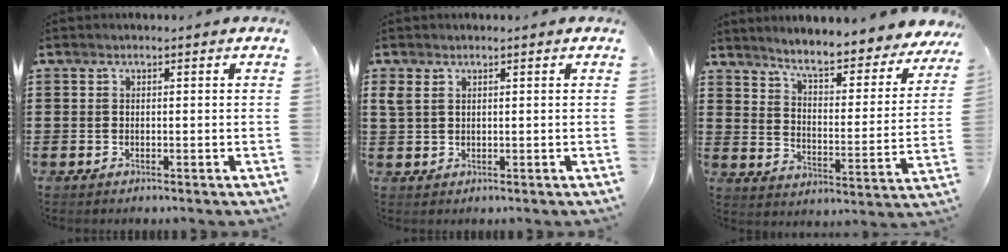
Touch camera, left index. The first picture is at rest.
{"total": 1.8, "force": [1.0, 1.1, 1.1], "torque": [-0.026, 0.005, 0.019]}
{"total": 6.0, "force": [5.5, -0.1, 2.4], "torque": [-0.062, -0.048, 0.085]}